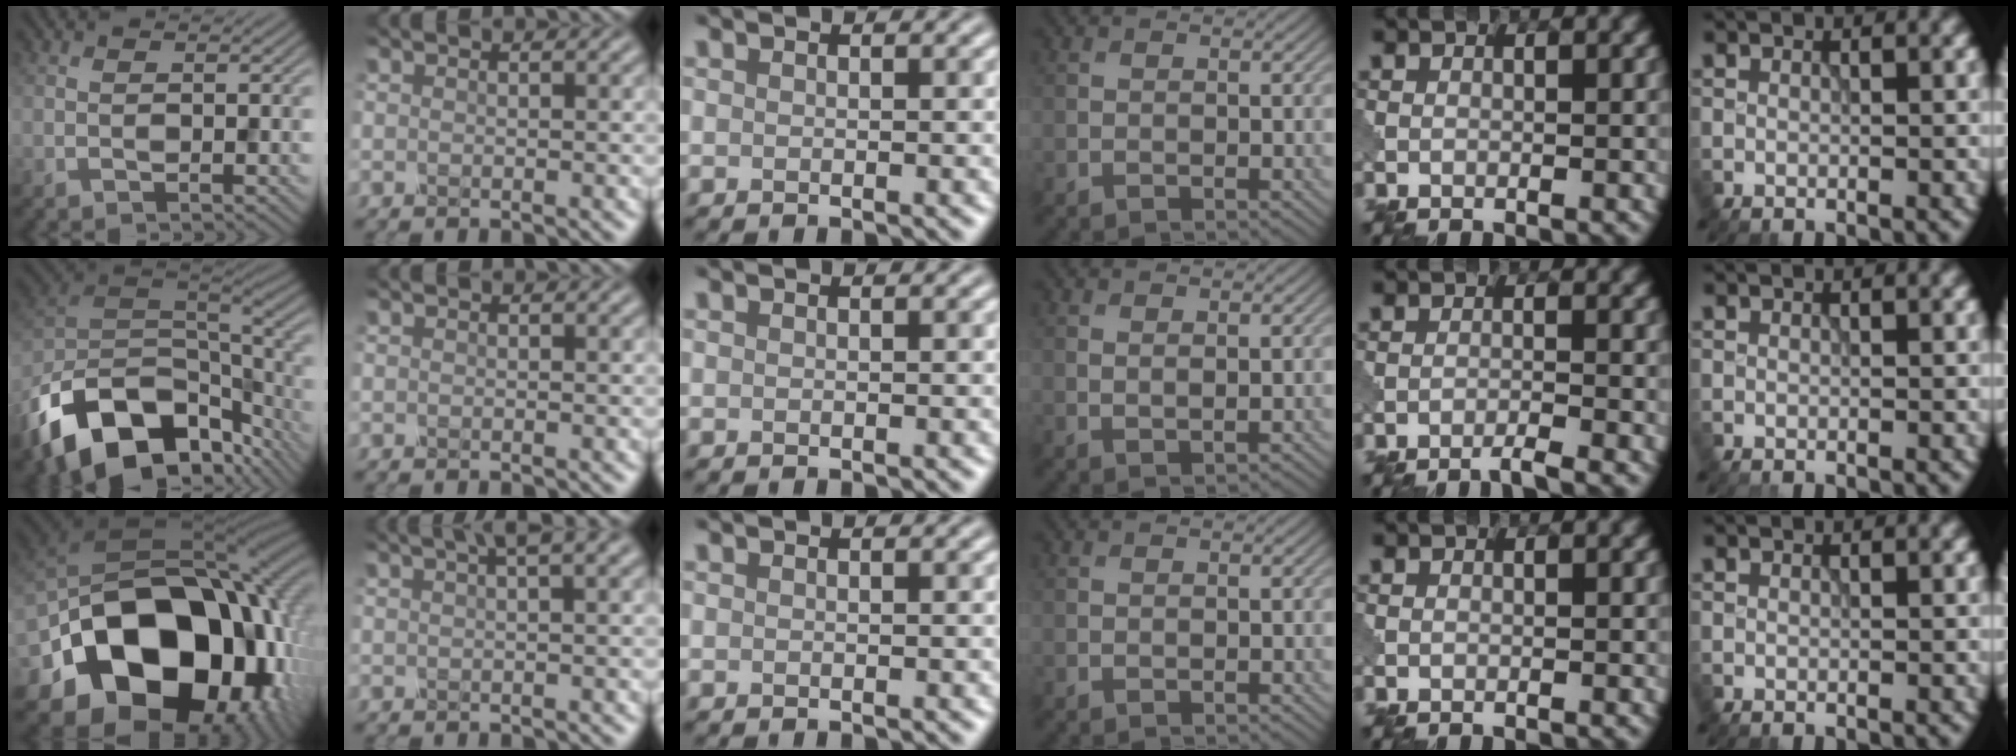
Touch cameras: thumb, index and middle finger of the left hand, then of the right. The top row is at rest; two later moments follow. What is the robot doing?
{"motion": "shake", "object": "sieve"}